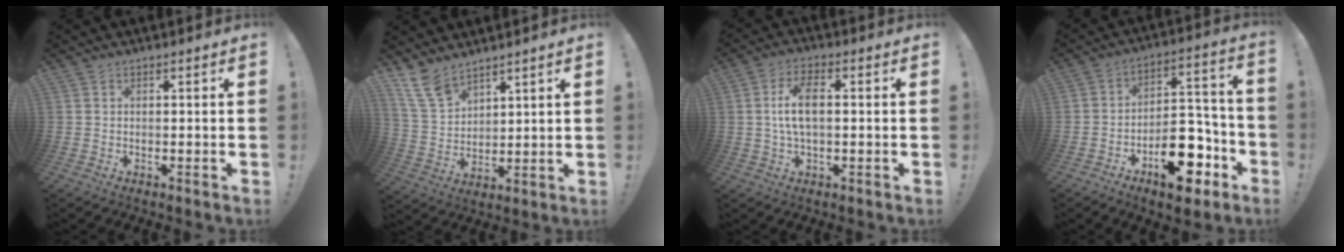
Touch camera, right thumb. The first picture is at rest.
{"total": 10.7, "force": [8.4, 5.2, 4.0], "torque": [-0.087, -0.051, 0.168]}
{"total": 8.5, "force": [0.4, 3.8, 7.6], "torque": [-0.147, 0.002, 0.004]}
{"total": 17.4, "force": [-9.1, 9.4, 11.5], "torque": [-0.142, 0.087, -0.134]}